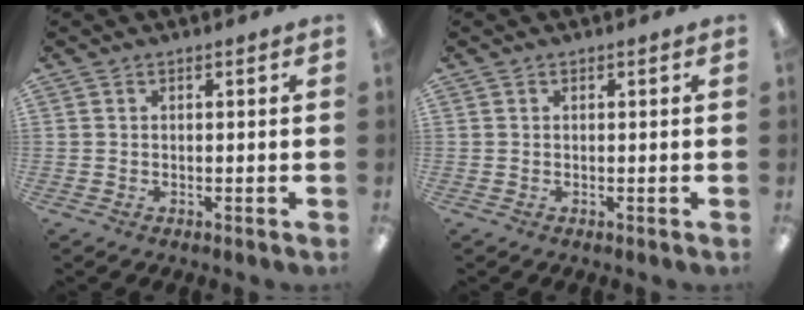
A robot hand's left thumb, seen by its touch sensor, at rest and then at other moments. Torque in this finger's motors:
{"motor_torque": [0.00, 0.00, 0.00, -0.02, 0.00]}